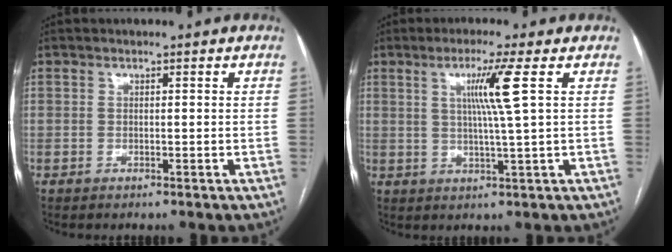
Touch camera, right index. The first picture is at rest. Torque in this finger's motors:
{"motor_torque": [0.08, 0.20, 0.19, 0.10]}